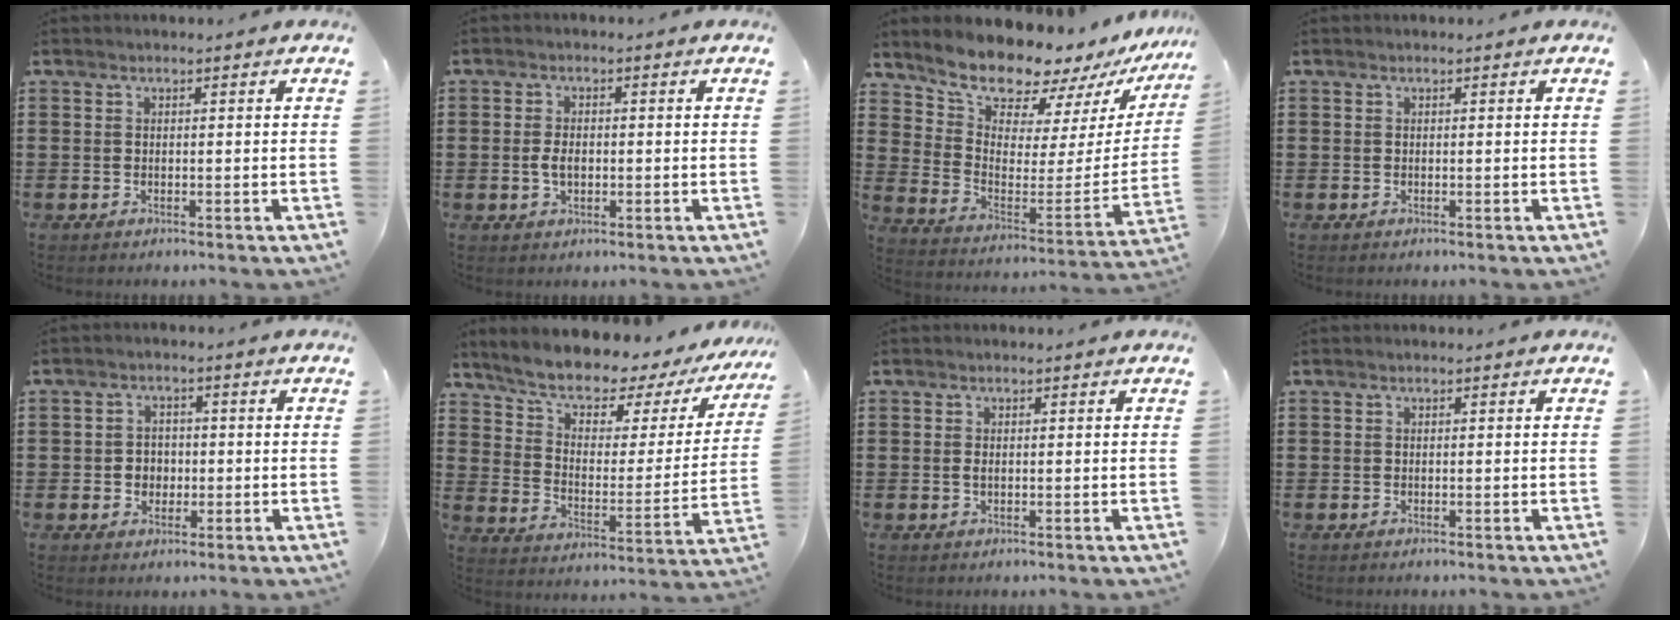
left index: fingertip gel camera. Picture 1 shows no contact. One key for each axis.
{"total": 2.9, "fx": -0.2, "fy": 1.6, "fz": 2.5, "tx": -0.055, "ty": 0.001, "tz": -0.007}
{"total": 10.4, "fx": 10.0, "fy": 2.2, "fz": 1.9, "tx": -0.071, "ty": -0.089, "tz": 0.174}
{"total": 0.0}
{"total": 2.9, "fx": -0.4, "fy": 2.5, "fz": 1.2, "tx": -0.031, "ty": 0.007, "tz": -0.013}
{"total": 6.6, "fx": 5.8, "fy": 1.9, "fz": 2.6, "tx": -0.074, "ty": -0.049, "tz": 0.094}
{"total": 1.0, "fx": 0.1, "fy": 0.4, "fz": 0.9, "tx": -0.020, "ty": 0.001, "tz": 0.001}
{"total": 0.0}